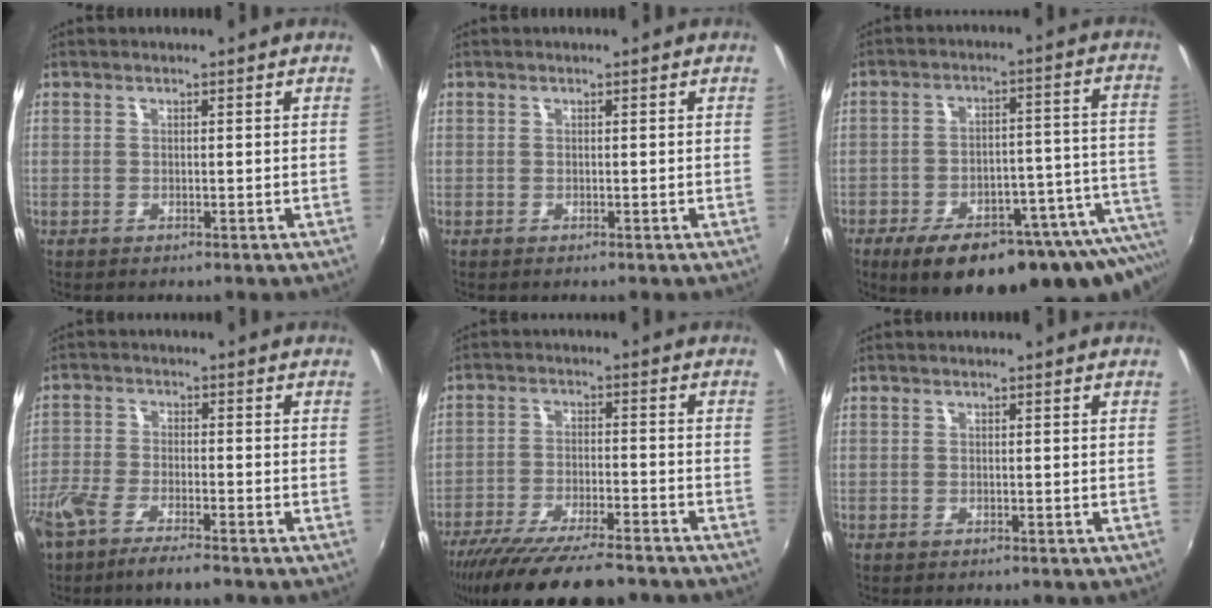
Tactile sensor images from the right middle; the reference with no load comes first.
{"total": 0.0}
{"total": 27.0, "force": [-20.0, 8.9, 15.7], "torque": [-0.204, -0.018, -0.258]}
{"total": 7.8, "force": [-6.0, 1.6, 4.8], "torque": [-0.118, -0.021, -0.119]}
{"total": 17.0, "force": [-14.1, 3.0, 8.9], "torque": [-0.177, -0.038, -0.225]}
{"total": 0.0}